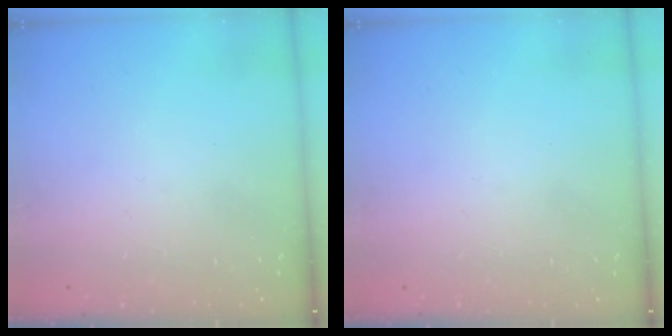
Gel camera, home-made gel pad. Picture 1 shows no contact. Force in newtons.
{"total": 0.0}